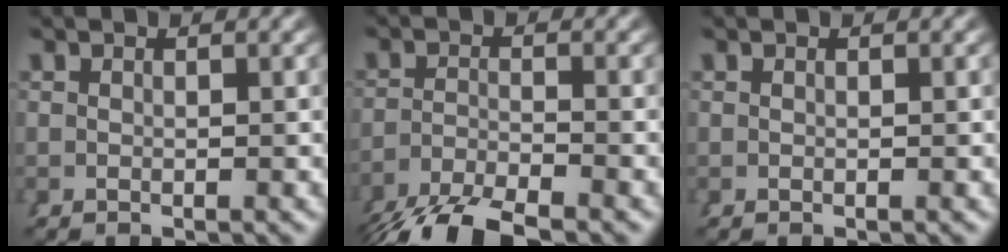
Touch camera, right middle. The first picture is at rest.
{"total": 5.5, "force": [-4.9, 0.8, 2.3], "torque": [-0.032, -0.007, -0.077]}
{"total": 0.0}